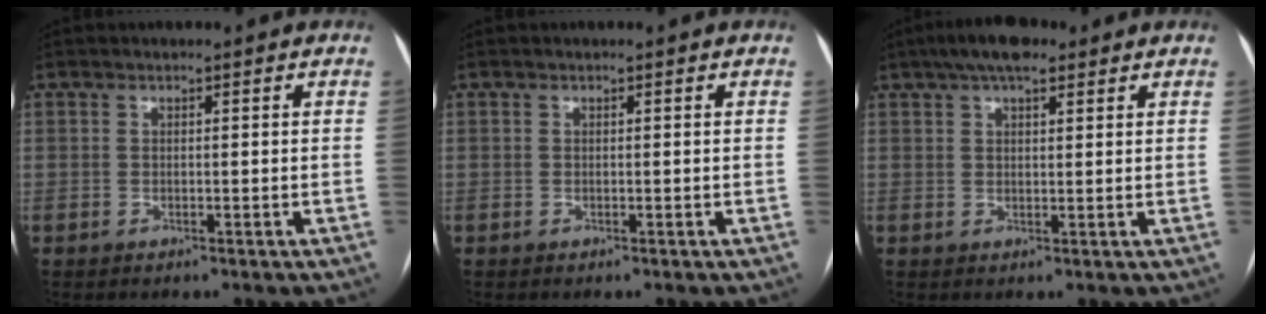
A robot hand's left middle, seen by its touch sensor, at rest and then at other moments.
{"total": 0.0}
{"total": 6.9, "force": [4.7, 2.3, 4.4], "torque": [-0.078, 0.027, 0.076]}